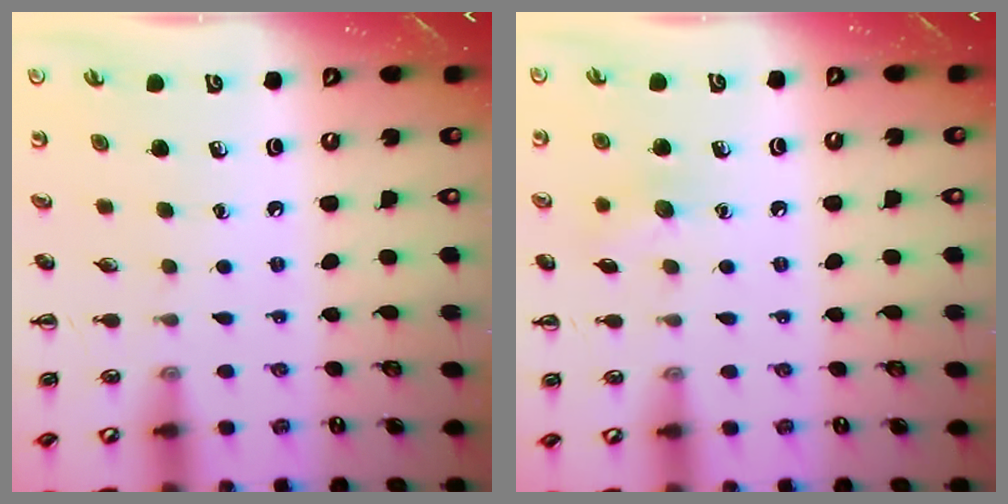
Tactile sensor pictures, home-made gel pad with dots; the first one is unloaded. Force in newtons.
{"total": 6.6, "press": 6.4, "slide": 1.5}